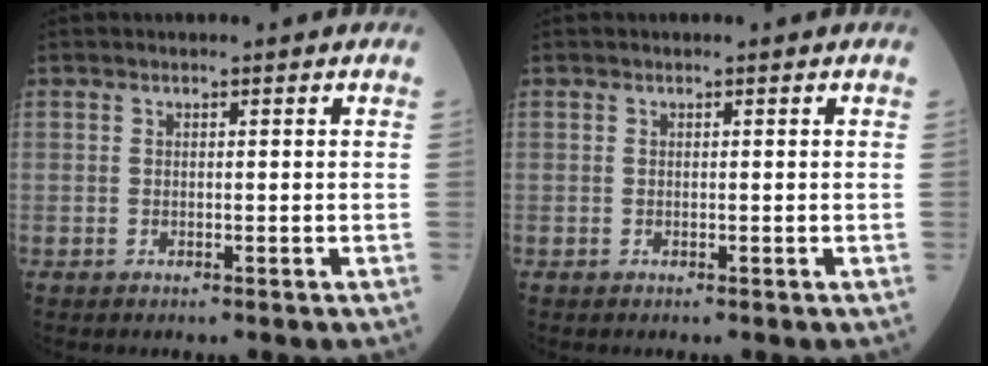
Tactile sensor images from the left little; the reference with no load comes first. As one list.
[{"total": 0.0}]